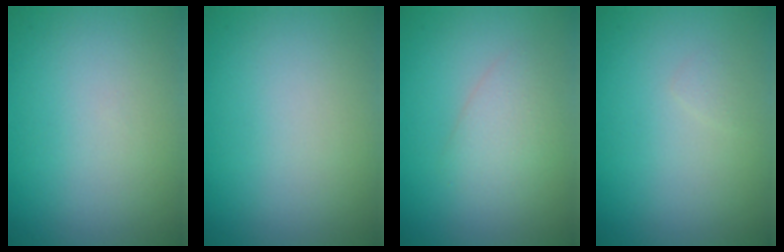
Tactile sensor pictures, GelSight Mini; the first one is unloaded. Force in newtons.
{"total": 0.0}
{"total": 2.2, "press": 2.2, "slide": 0.0}
{"total": 0.6, "press": 0.6, "slide": 0.0}